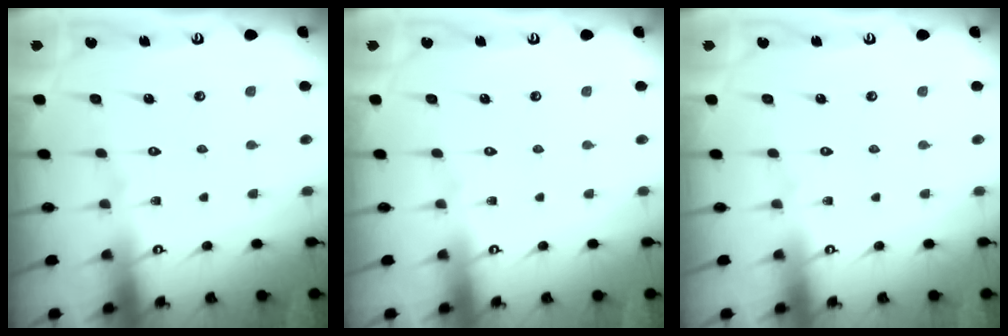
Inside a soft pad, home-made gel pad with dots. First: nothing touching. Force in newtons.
{"total": 0.0}
{"total": 0.0}